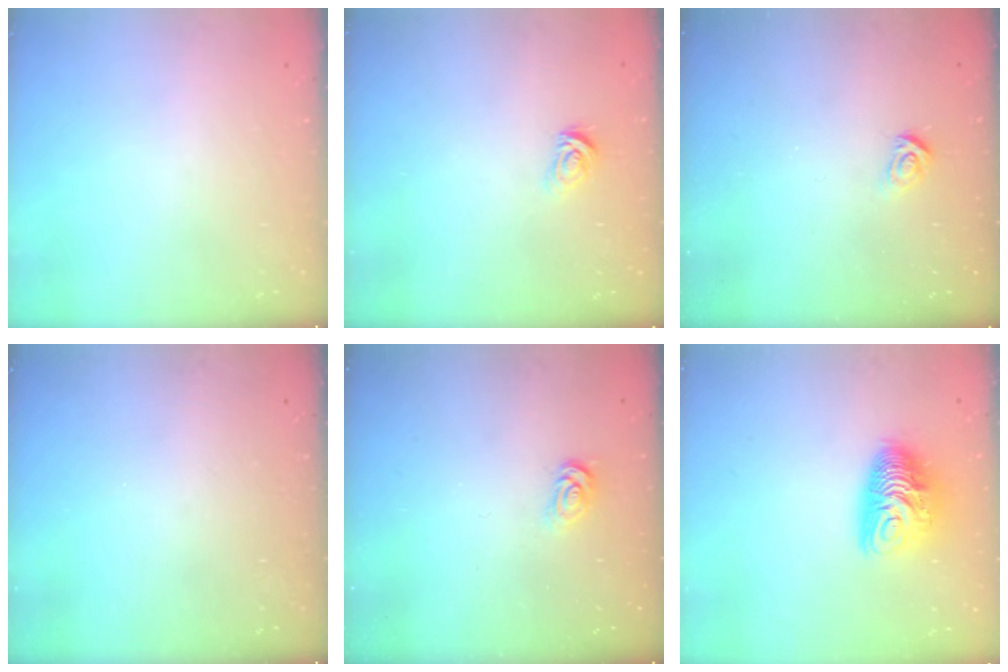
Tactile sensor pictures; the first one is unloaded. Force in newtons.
{"total": 2.6, "press": 2.6, "slide": 0.3}
{"total": 3.6, "press": 3.6, "slide": 0.3}
{"total": 0.0}
{"total": 2.0, "press": 2.0, "slide": 0.3}
{"total": 10.2, "press": 10.2, "slide": 0.7}